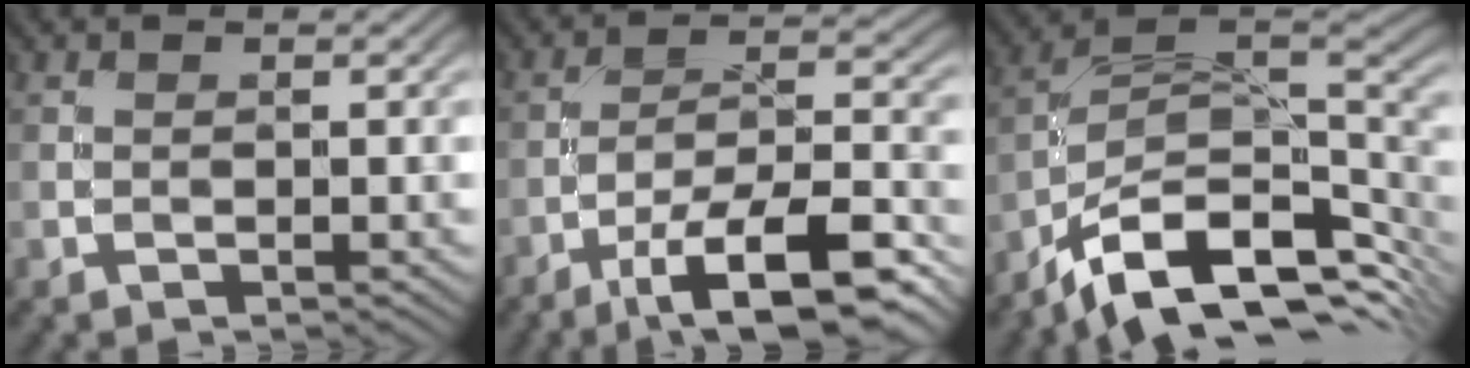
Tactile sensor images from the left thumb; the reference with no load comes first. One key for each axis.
{"total": 13.9, "fx": -9.1, "fy": 3.8, "fz": 9.8, "tx": -0.167, "ty": -0.003, "tz": -0.148}
{"total": 14.2, "fx": -7.3, "fy": 6.5, "fz": 10.3, "tx": -0.192, "ty": -0.006, "tz": -0.126}